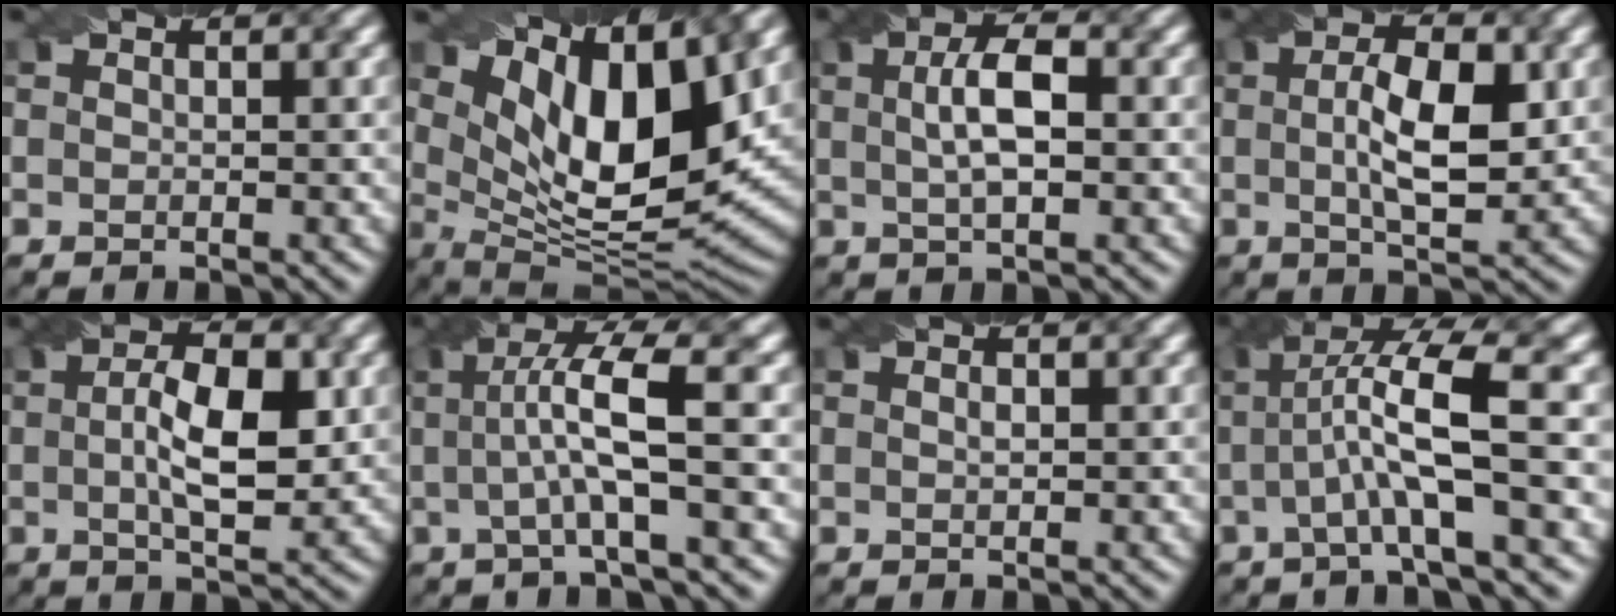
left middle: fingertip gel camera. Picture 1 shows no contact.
{"total": 12.4, "force": [5.1, 5.0, 10.1], "torque": [-0.170, -0.005, 0.093]}
{"total": 4.4, "force": [0.6, 1.4, 4.1], "torque": [-0.077, 0.009, 0.010]}
{"total": 6.4, "force": [0.7, 2.2, 6.0], "torque": [-0.102, 0.002, 0.012]}
{"total": 6.6, "force": [0.6, 2.3, 6.1], "torque": [-0.101, 0.004, 0.009]}
{"total": 6.1, "force": [0.5, 0.9, 6.0], "torque": [-0.111, 0.010, 0.008]}
{"total": 0.5, "force": [0.1, 0.2, 0.5], "torque": [-0.012, 0.002, 0.003]}
{"total": 7.3, "force": [0.6, 1.3, 7.2], "torque": [-0.127, 0.013, 0.008]}